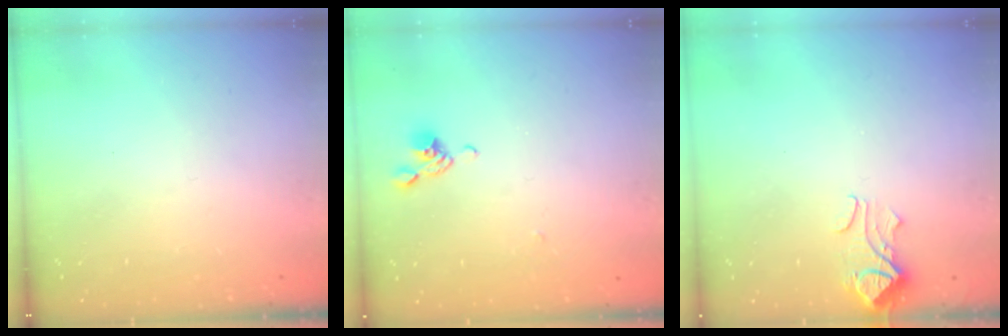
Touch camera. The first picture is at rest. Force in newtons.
{"total": 5.7, "press": 5.6, "slide": 0.6}
{"total": 2.4, "press": 2.3, "slide": 0.5}